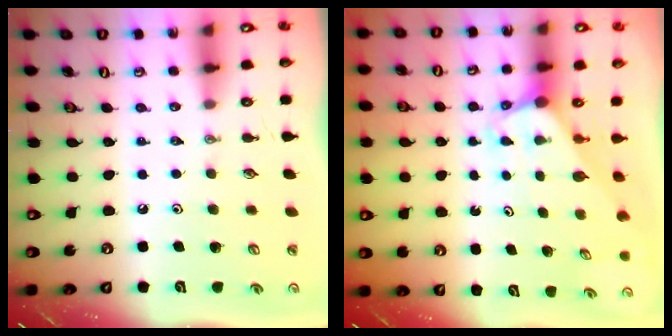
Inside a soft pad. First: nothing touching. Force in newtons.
{"total": 2.9, "press": 2.9, "slide": 0.1}